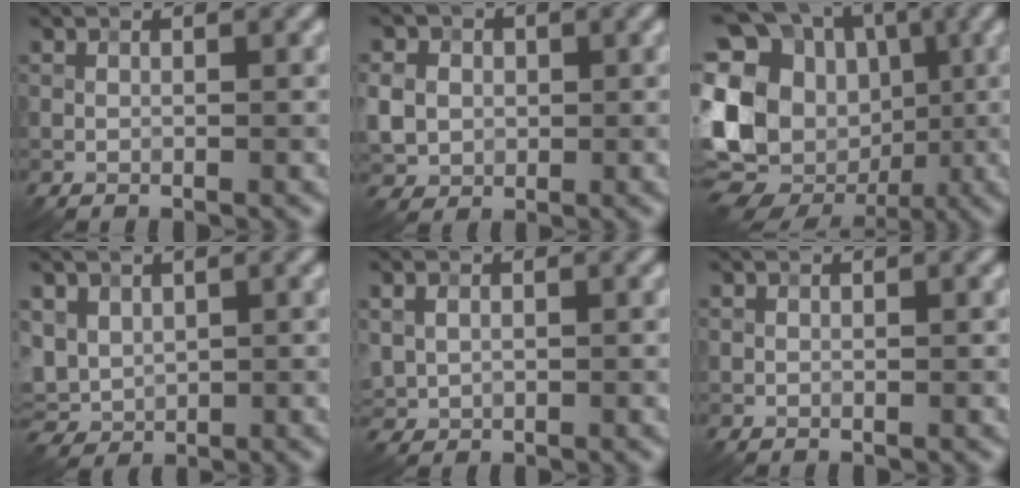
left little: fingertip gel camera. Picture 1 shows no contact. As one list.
[{"total": 6.4, "force": [1.2, 5.6, 2.8], "torque": [-0.065, 0.021, 0.005]}, {"total": 16.9, "force": [-0.9, 14.7, 8.3], "torque": [-0.168, 0.028, -0.052]}, {"total": 3.2, "force": [0.9, 2.6, 1.7], "torque": [-0.045, -0.001, 0.022]}, {"total": 2.3, "force": [0.4, 1.9, 1.3], "torque": [-0.027, -0.001, 0.010]}, {"total": 0.0}]